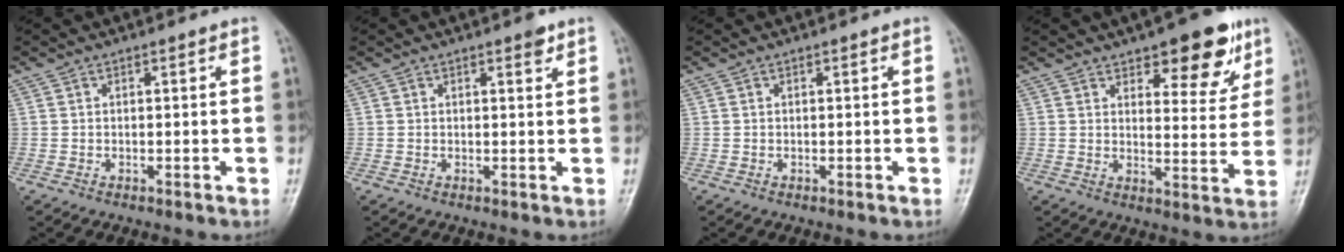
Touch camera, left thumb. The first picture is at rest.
{"total": 1.8, "force": [1.2, 0.5, 1.2], "torque": [-0.013, -0.006, 0.014]}
{"total": 0.0}
{"total": 12.2, "force": [7.5, 5.0, 8.2], "torque": [-0.065, -0.038, 0.100]}